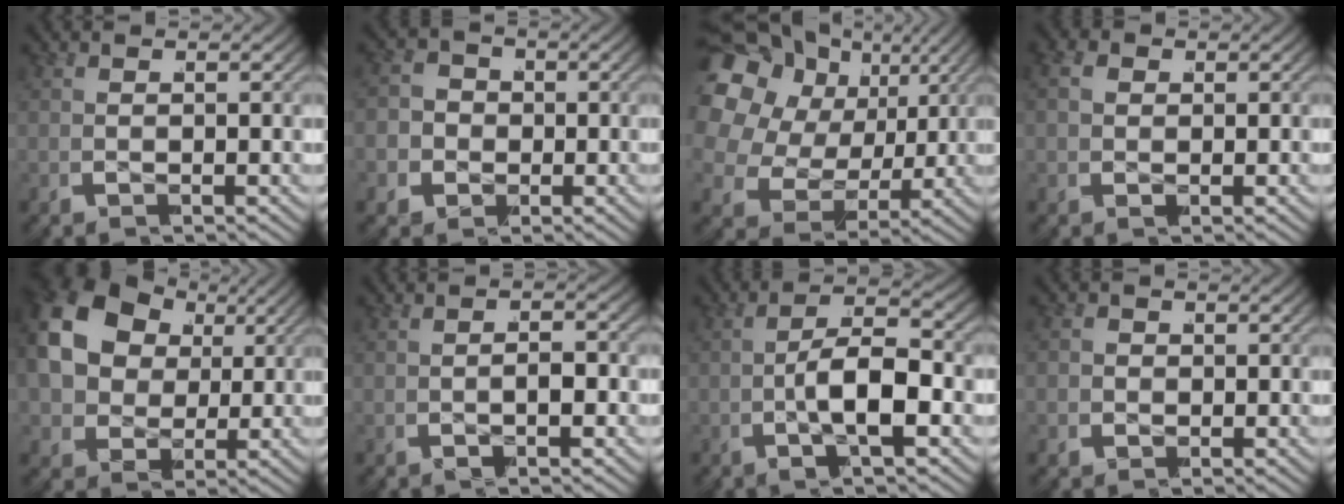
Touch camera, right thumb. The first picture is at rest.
{"total": 5.9, "force": [-0.3, 5.3, 2.6], "torque": [-0.051, -0.010, -0.010]}
{"total": 14.3, "force": [3.2, 10.8, 8.8], "torque": [-0.191, 0.017, 0.038]}
{"total": 2.0, "force": [0.1, 1.8, 0.9], "torque": [-0.023, -0.009, 0.004]}
{"total": 13.2, "force": [2.8, 10.2, 7.9], "torque": [-0.211, -0.021, 0.051]}
{"total": 2.0, "force": [-1.1, 0.5, 1.6], "torque": [-0.026, 0.002, -0.021]}
{"total": 6.8, "force": [-1.5, 3.0, 6.0], "torque": [-0.115, -0.004, -0.026]}
{"total": 1.5, "force": [-0.3, 1.4, 0.5], "torque": [-0.007, -0.003, -0.007]}